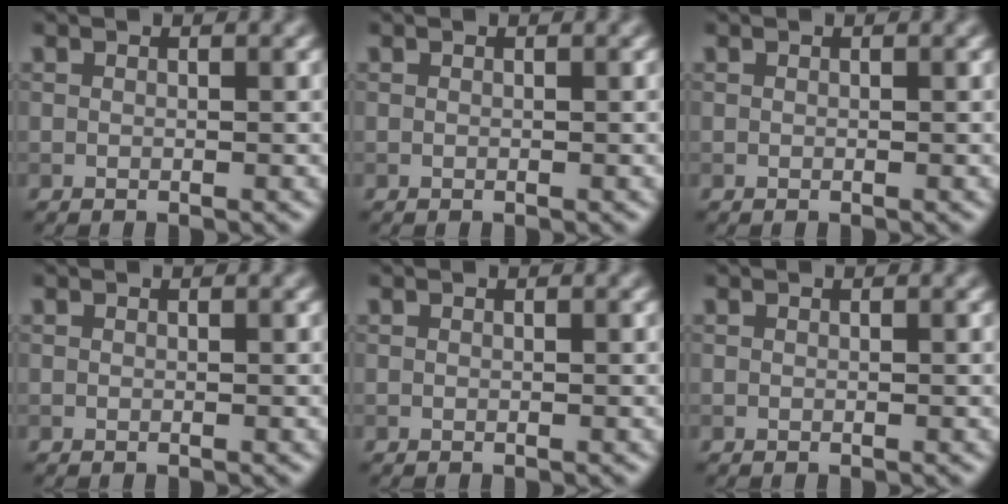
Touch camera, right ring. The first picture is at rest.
{"total": 0.0}
{"total": 0.0}
{"total": 0.0}
{"total": 0.0}
{"total": 0.0}